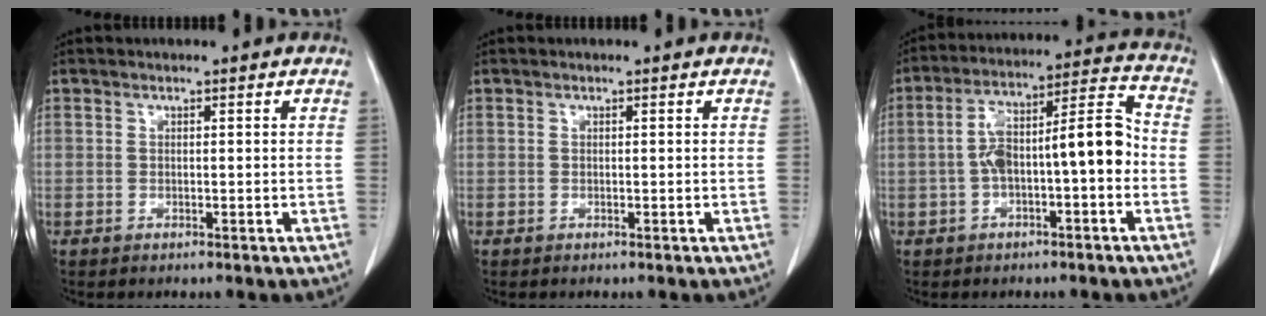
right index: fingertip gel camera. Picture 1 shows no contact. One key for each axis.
{"total": 0.0}
{"total": 12.2, "fx": -1.8, "fy": 2.8, "fz": 11.8, "tx": -0.198, "ty": 0.045, "tz": -0.026}